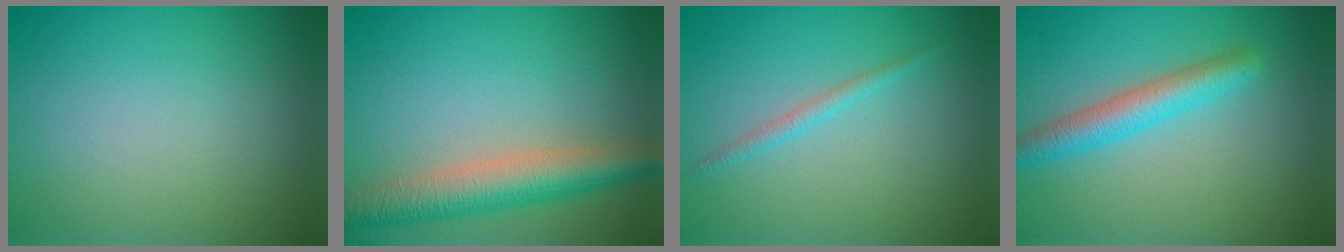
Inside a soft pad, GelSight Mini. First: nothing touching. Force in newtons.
{"total": 6.1, "press": 6.1, "slide": 0.4}
{"total": 1.2, "press": 1.2, "slide": 0.1}
{"total": 3.7, "press": 3.7, "slide": 0.1}